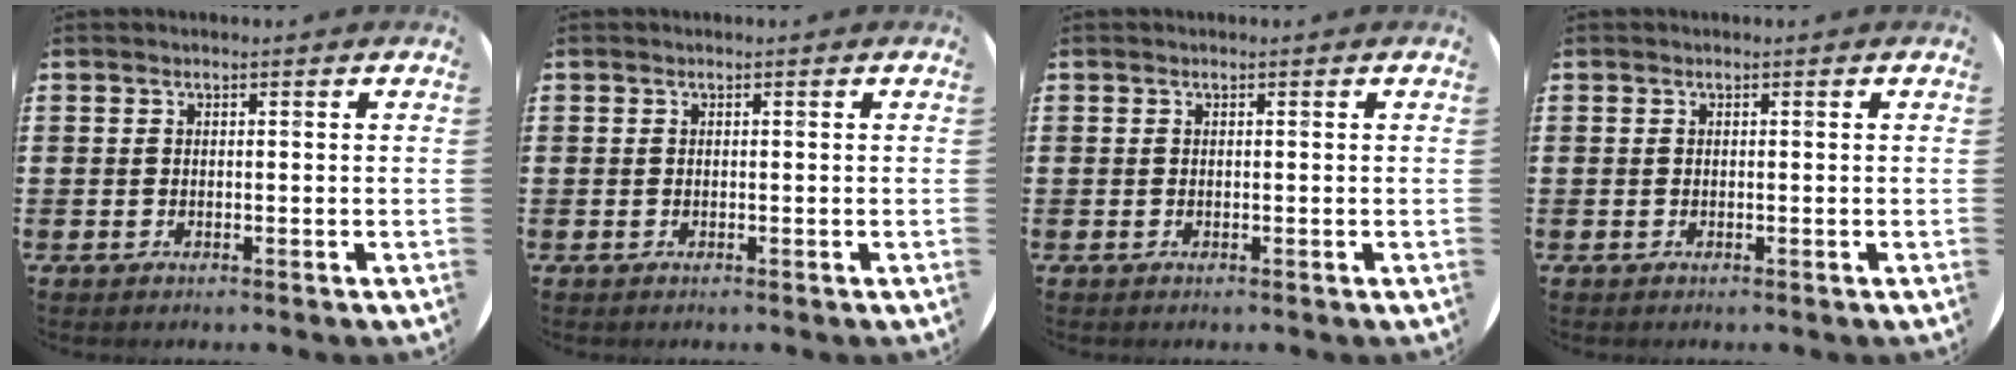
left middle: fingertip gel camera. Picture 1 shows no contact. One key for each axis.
{"total": 0.0}
{"total": 0.0}
{"total": 0.0}